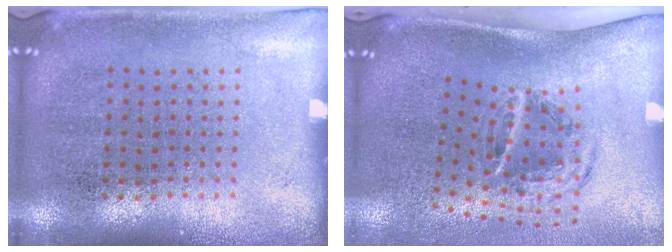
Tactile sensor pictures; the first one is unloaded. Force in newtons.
{"total": 1.6, "press": 1.1, "slide": 1.2}